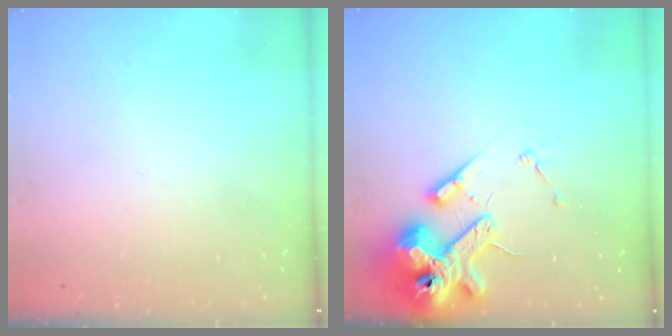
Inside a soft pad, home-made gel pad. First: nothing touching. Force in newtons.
{"total": 15.2, "press": 15.0, "slide": 2.2}